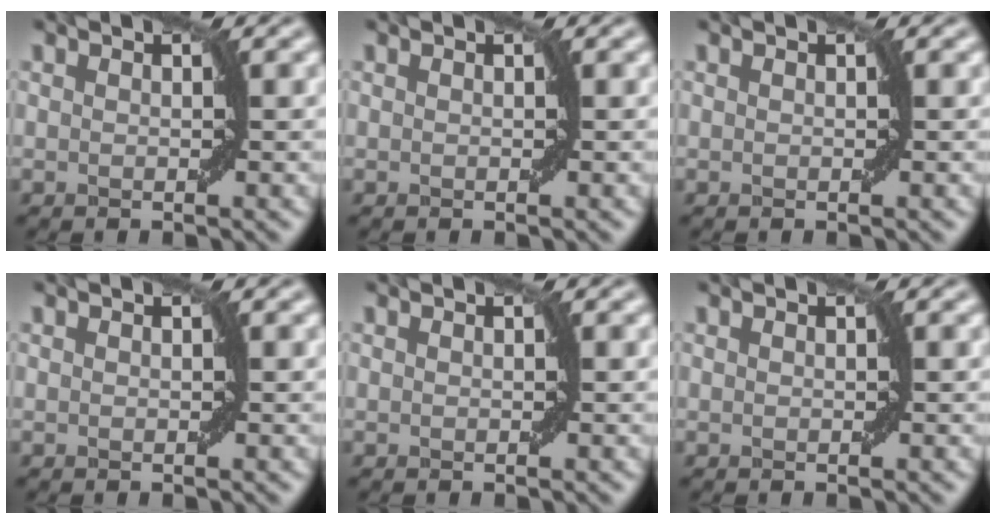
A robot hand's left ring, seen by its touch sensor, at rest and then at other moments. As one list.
[{"total": 0.0}, {"total": 0.0}, {"total": 0.0}, {"total": 0.0}, {"total": 0.0}]